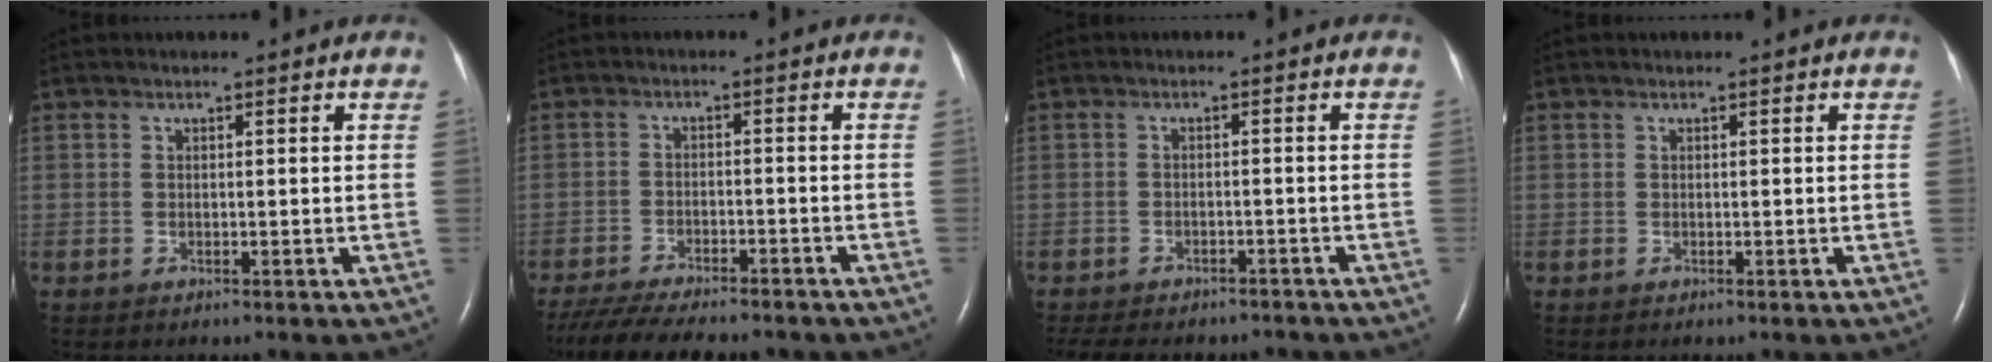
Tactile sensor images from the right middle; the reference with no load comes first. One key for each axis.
{"total": 15.8, "fx": -13.6, "fy": 3.2, "fz": 7.3, "tx": -0.147, "ty": -0.025, "tz": -0.194}
{"total": 12.1, "fx": -10.5, "fy": 4.5, "fz": 4.0, "tx": -0.086, "ty": 0.000, "tz": -0.131}
{"total": 0.0}